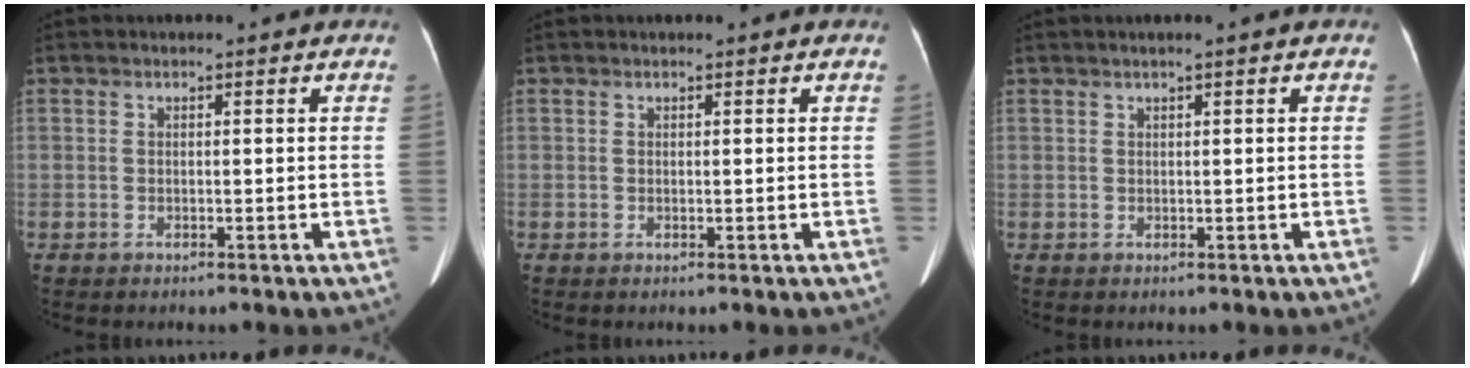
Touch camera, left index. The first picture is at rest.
{"total": 0.0}
{"total": 1.0, "force": [0.4, -0.2, 0.9], "torque": [-0.024, 0.006, 0.011]}